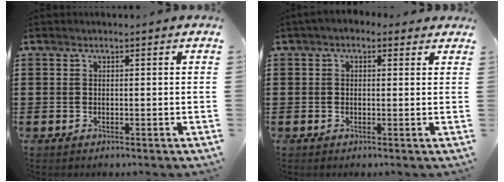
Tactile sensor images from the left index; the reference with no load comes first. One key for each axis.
{"total": 1.7, "fx": 0.6, "fy": 1.5, "fz": 0.8, "tx": -0.021, "ty": 0.009, "tz": 0.009}